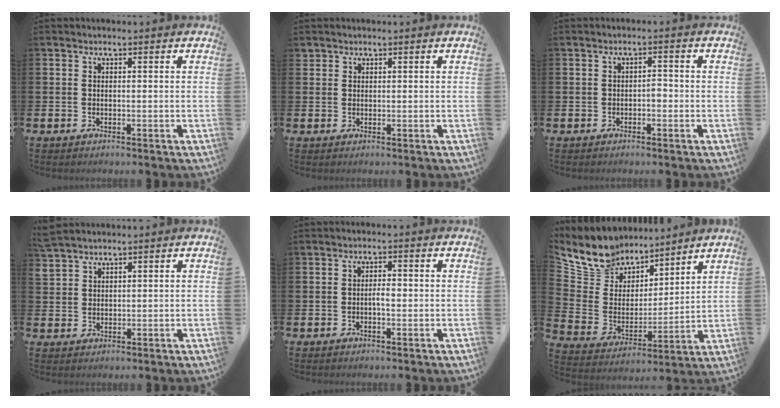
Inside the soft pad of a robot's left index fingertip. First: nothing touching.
{"total": 1.2, "force": [1.1, 0.5, -0.1], "torque": [0.009, 0.000, 0.019]}
{"total": 1.2, "force": [-0.6, 0.7, 0.8], "torque": [-0.008, -0.001, -0.015]}
{"total": 2.9, "force": [2.8, 0.5, 0.1], "torque": [-0.008, -0.010, 0.054]}
{"total": 1.6, "force": [-0.2, 0.6, 1.4], "torque": [-0.018, 0.000, -0.007]}
{"total": 9.1, "force": [8.3, 3.6, -0.7], "torque": [-0.048, -0.077, 0.153]}